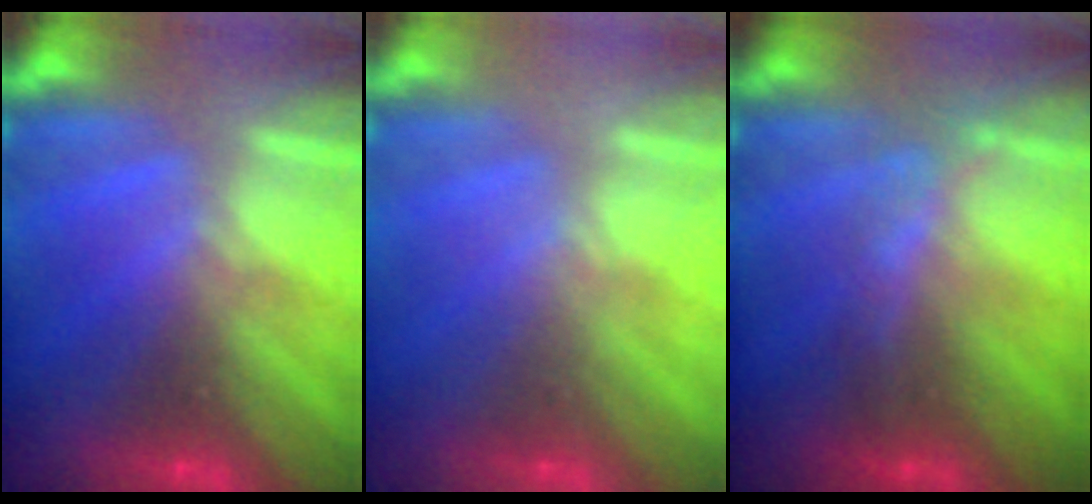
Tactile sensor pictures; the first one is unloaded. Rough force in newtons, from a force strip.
{"total": 2.3}
{"total": 2.0}